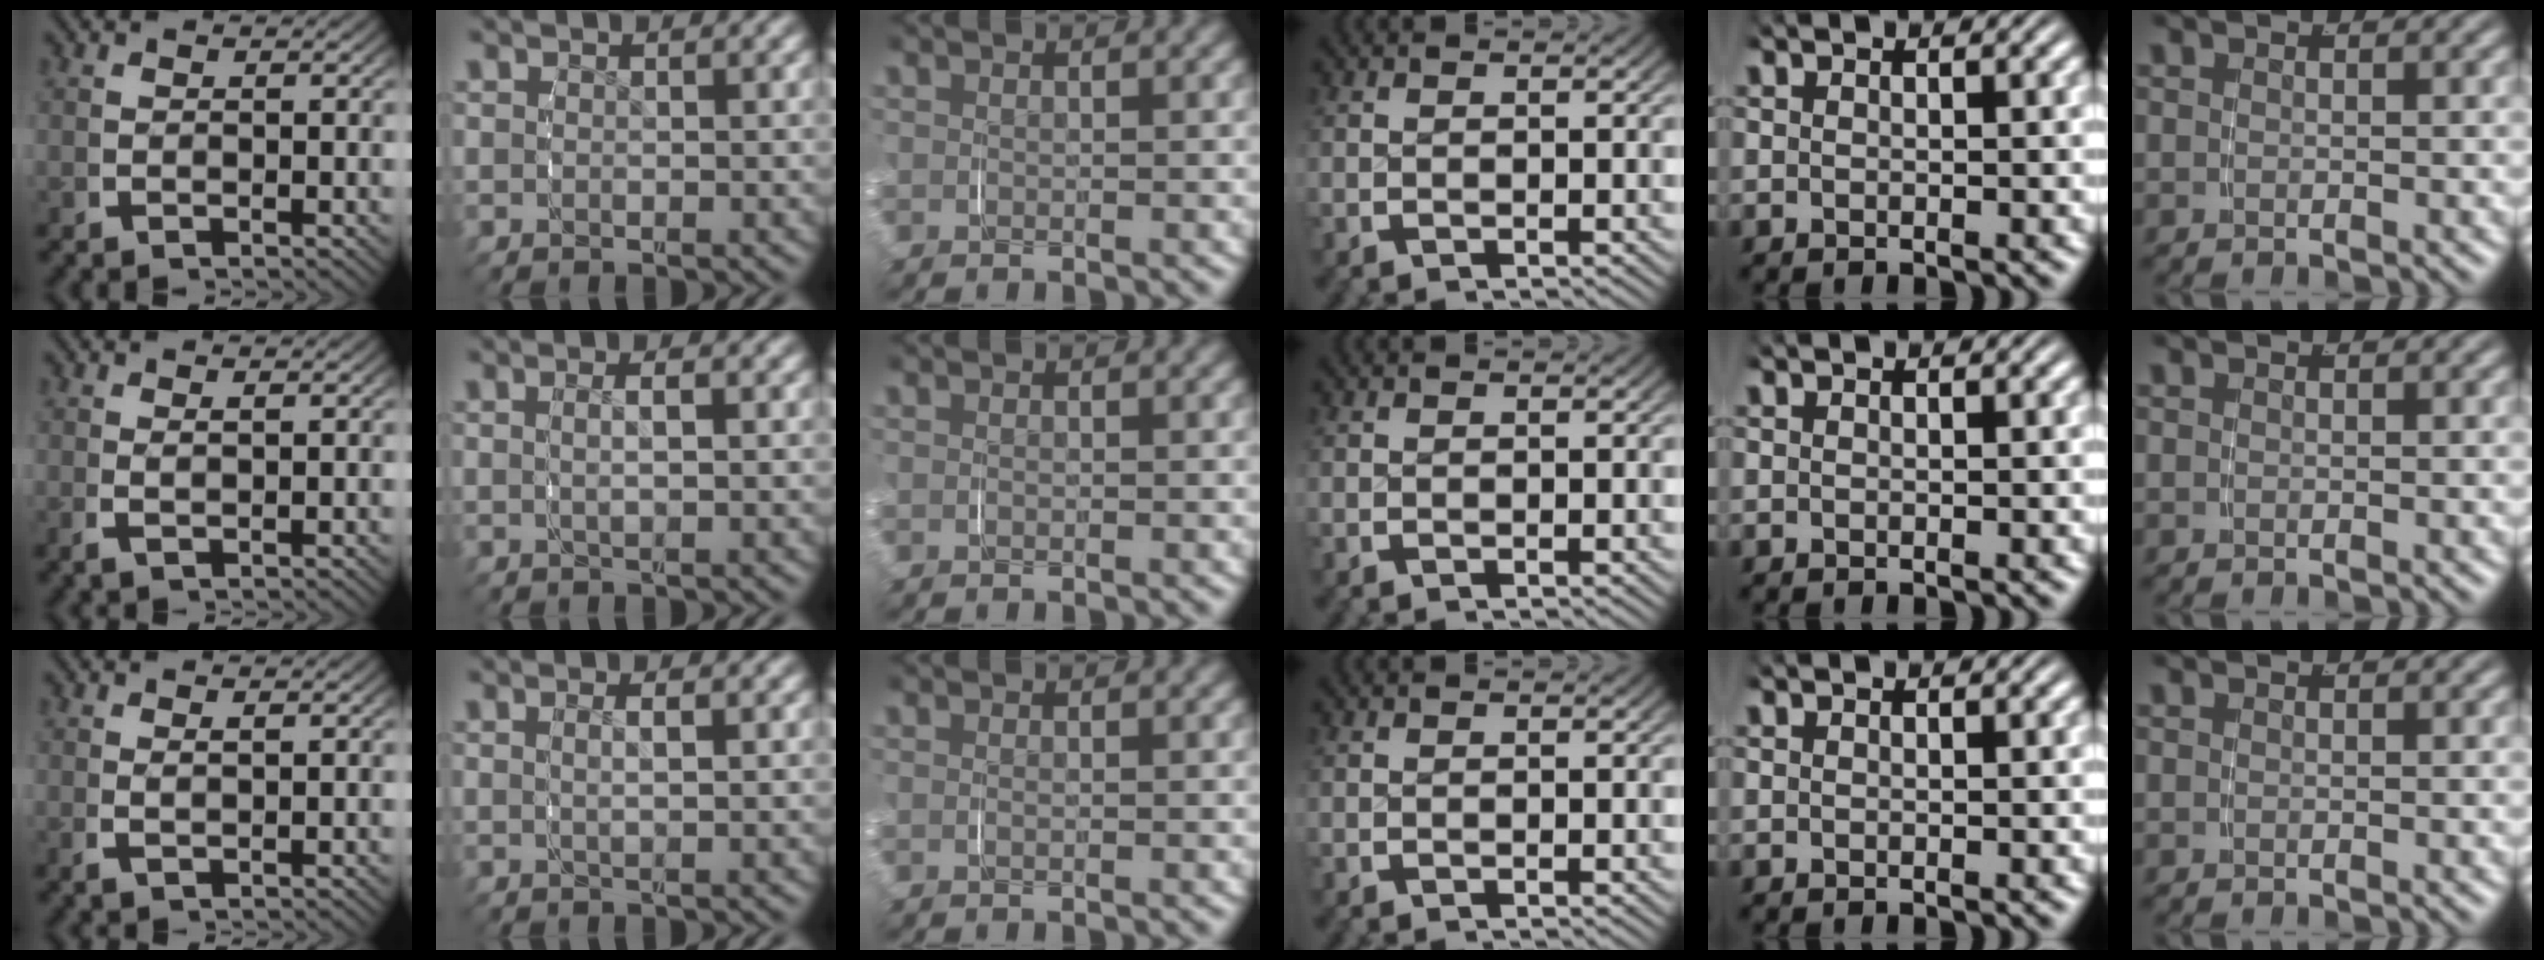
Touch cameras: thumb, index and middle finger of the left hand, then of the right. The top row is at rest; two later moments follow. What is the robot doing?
{"motion": "grasp_and_lifting", "object": "pen bag"}